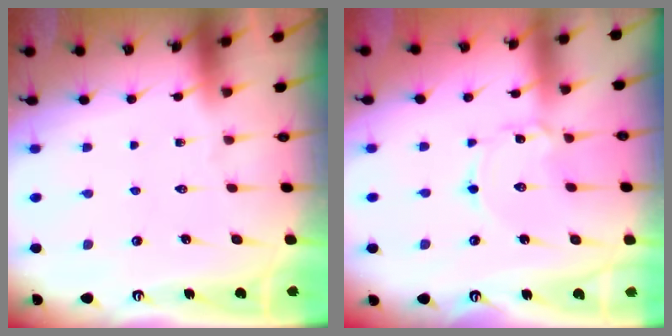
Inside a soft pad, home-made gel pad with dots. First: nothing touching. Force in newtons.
{"total": 2.1, "press": 2.1, "slide": 0.1}